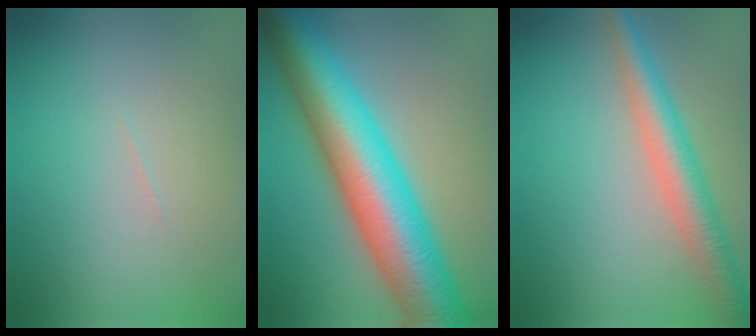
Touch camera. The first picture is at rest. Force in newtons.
{"total": 12.8, "press": 12.8, "slide": 0.1}
{"total": 4.7, "press": 4.7, "slide": 0.1}